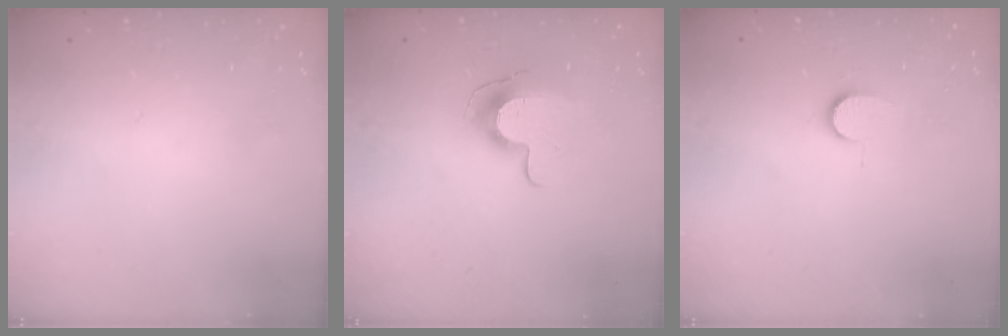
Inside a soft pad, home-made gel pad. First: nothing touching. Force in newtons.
{"total": 10.0, "press": 10.0, "slide": 0.3}
{"total": 7.3, "press": 7.3, "slide": 0.7}